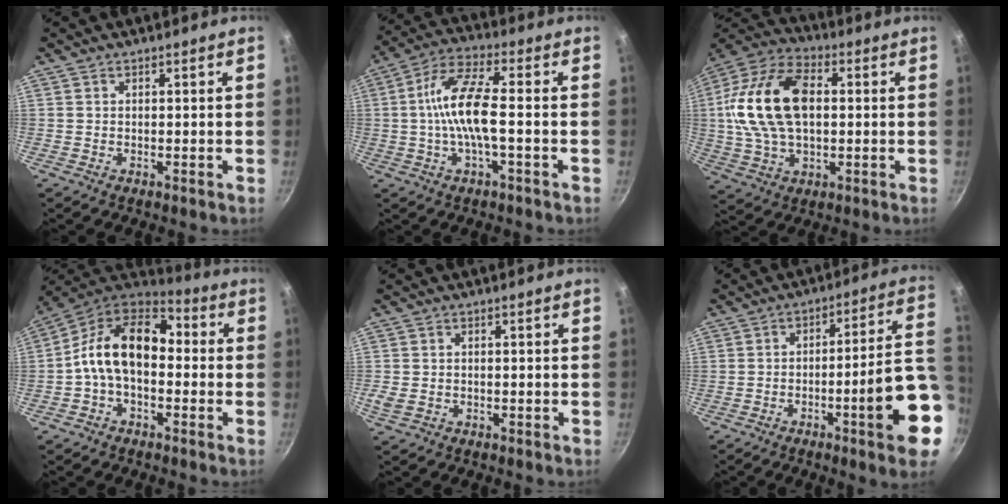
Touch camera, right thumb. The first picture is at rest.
{"total": 11.0, "force": [-1.1, 3.2, 10.5], "torque": [-0.211, 0.030, -0.033]}
{"total": 20.2, "force": [1.9, 12.5, 15.8], "torque": [-0.293, 0.025, 0.023]}
{"total": 15.1, "force": [-0.6, 9.8, 11.5], "torque": [-0.181, 0.045, -0.037]}
{"total": 2.4, "force": [-0.7, 1.9, 1.4], "torque": [-0.030, 0.000, -0.009]}
{"total": 17.0, "force": [-5.0, 2.9, 16.0], "torque": [-0.198, 0.031, -0.074]}